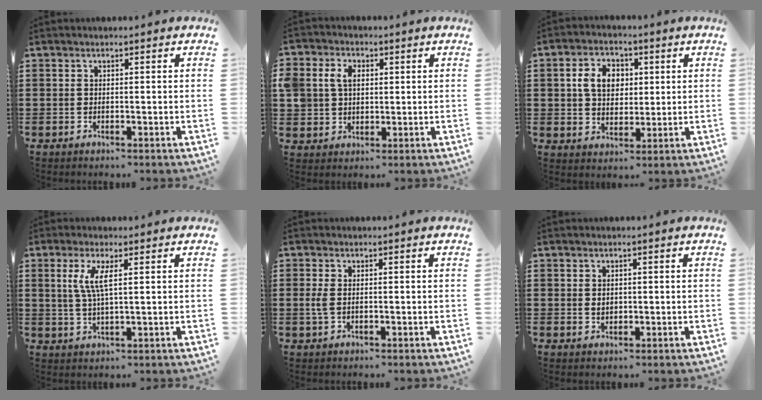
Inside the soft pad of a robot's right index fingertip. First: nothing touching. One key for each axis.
{"total": 5.0, "fx": 1.3, "fy": 4.2, "fz": 2.4, "tx": -0.069, "ty": 0.014, "tz": 0.019}
{"total": 6.2, "fx": 1.2, "fy": 4.7, "fz": 3.7, "tx": -0.082, "ty": 0.015, "tz": 0.017}
{"total": 4.7, "fx": 1.3, "fy": 0.9, "fz": 4.4, "tx": -0.098, "ty": -0.003, "tz": 0.018}
{"total": 2.3, "fx": -0.1, "fy": 1.1, "fz": 2.0, "tx": -0.055, "ty": -0.002, "tz": -0.008}
{"total": 1.2, "fx": 0.2, "fy": 0.9, "fz": 0.7, "tx": -0.016, "ty": 0.005, "tz": 0.004}